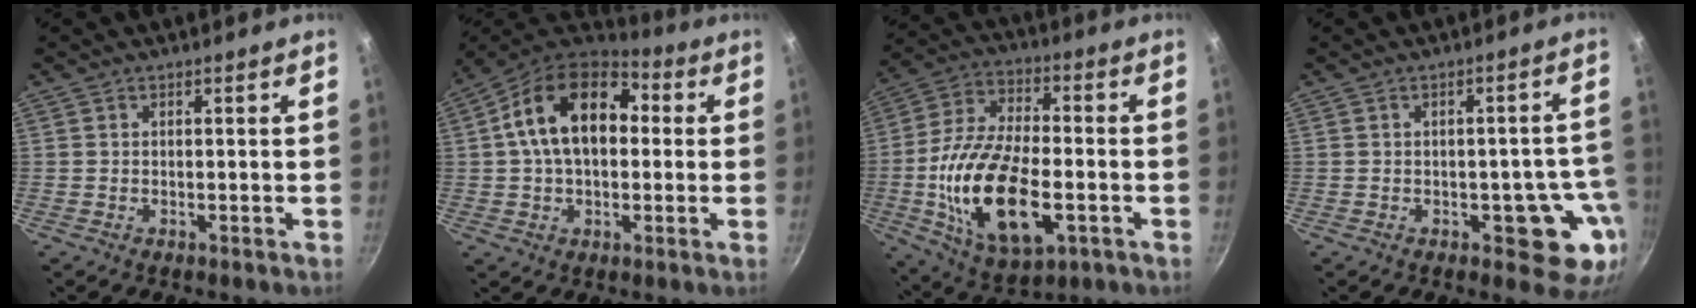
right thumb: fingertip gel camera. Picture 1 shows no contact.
{"total": 17.8, "force": [2.5, 11.6, 13.2], "torque": [-0.195, 0.032, 0.019]}
{"total": 21.9, "force": [-4.9, 10.9, 18.4], "torque": [-0.342, 0.017, -0.083]}
{"total": 9.0, "force": [-3.1, 5.0, 6.9], "torque": [-0.023, 0.025, -0.033]}